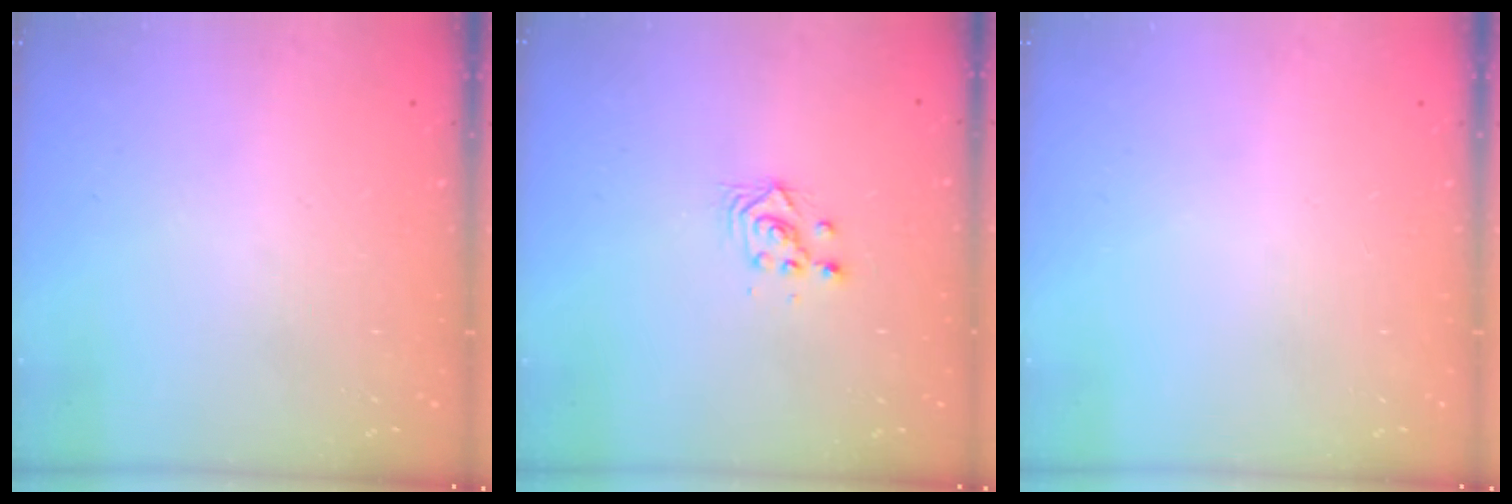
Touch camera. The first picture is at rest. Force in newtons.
{"total": 3.0, "press": 3.0, "slide": 0.1}
{"total": 0.0}